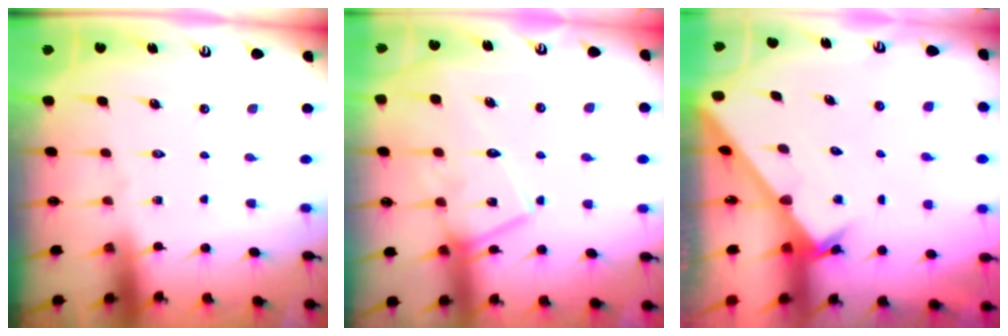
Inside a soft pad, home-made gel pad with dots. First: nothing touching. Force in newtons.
{"total": 15.9, "press": 15.9, "slide": 1.3}
{"total": 2.4, "press": 2.4, "slide": 0.2}